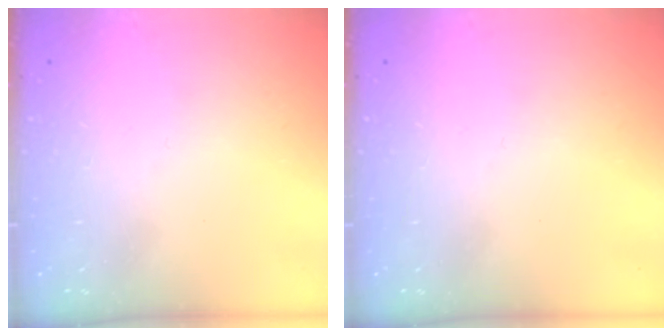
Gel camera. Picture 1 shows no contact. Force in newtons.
{"total": 0.0}